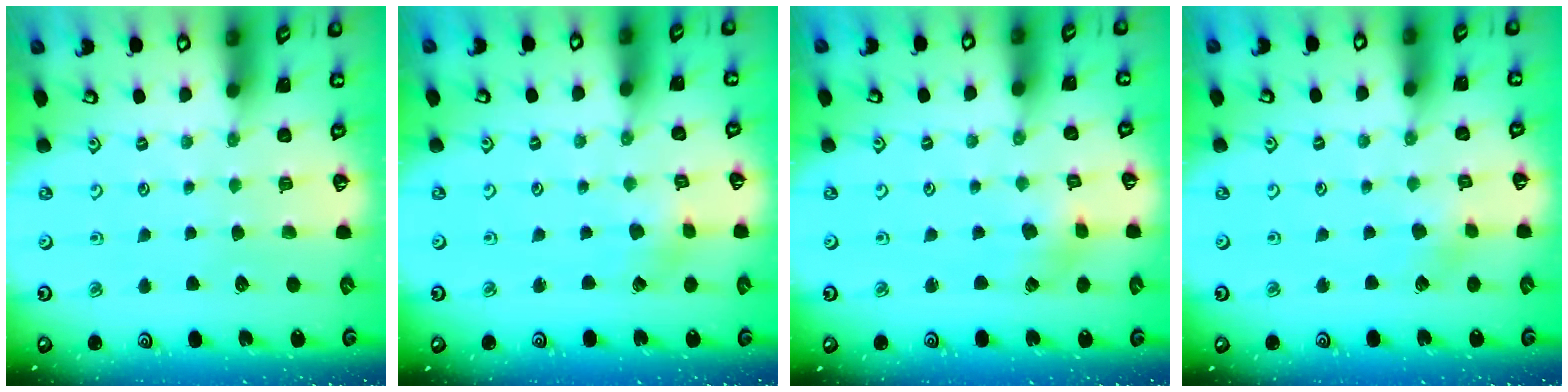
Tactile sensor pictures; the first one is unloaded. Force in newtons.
{"total": 2.2, "press": 2.2, "slide": 0.3}
{"total": 2.7, "press": 2.7, "slide": 0.4}
{"total": 3.0, "press": 2.9, "slide": 0.7}